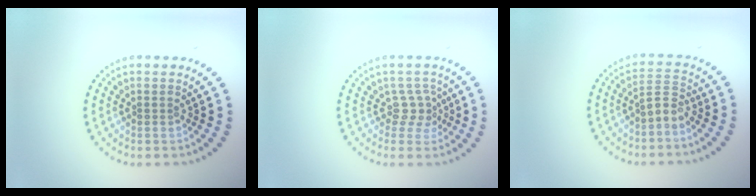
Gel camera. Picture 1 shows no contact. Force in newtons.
{"total": 2.1, "press": 1.5, "slide": 1.5}
{"total": 1.9, "press": 1.4, "slide": 1.3}